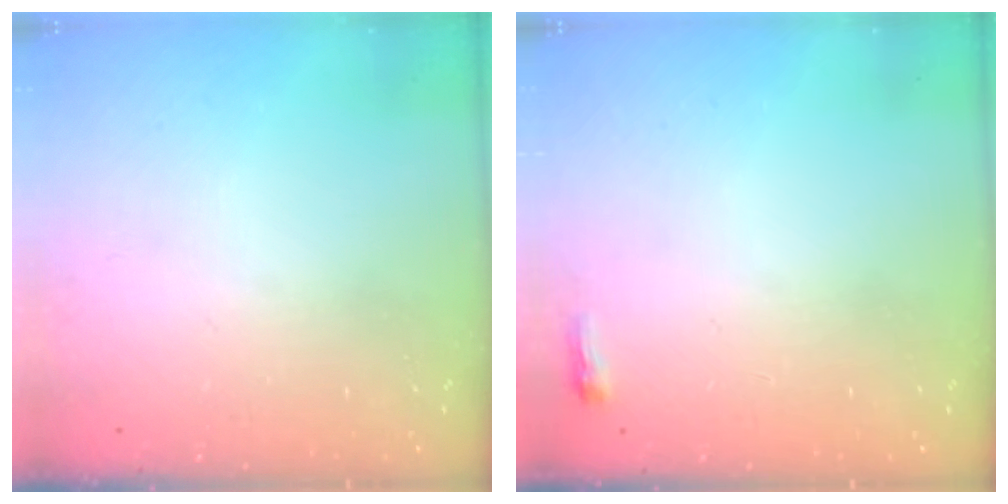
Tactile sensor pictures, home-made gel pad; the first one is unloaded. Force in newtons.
{"total": 2.6, "press": 2.5, "slide": 0.6}